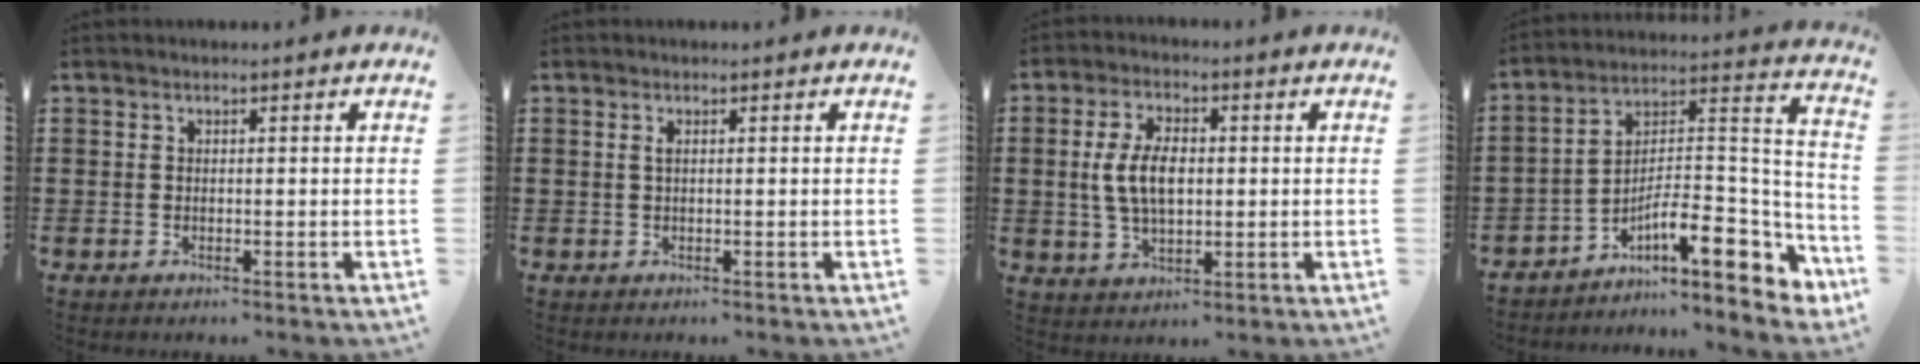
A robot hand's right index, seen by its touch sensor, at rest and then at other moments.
{"total": 0.7, "force": [0.2, 0.1, 0.7], "torque": [-0.016, 0.000, 0.004]}
{"total": 7.2, "force": [0.3, 3.8, 6.1], "torque": [-0.133, 0.002, -0.003]}
{"total": 11.3, "force": [-6.2, 3.8, 8.7], "torque": [-0.143, -0.010, -0.115]}